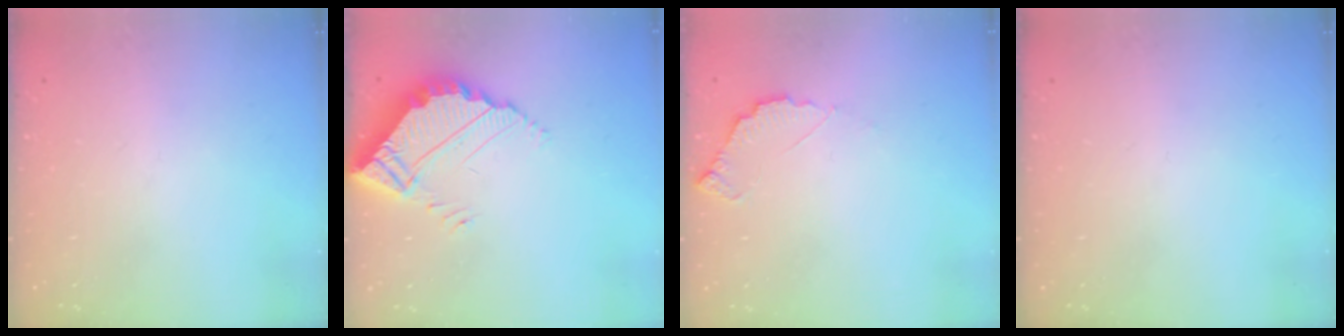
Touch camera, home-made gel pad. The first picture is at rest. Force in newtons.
{"total": 5.7, "press": 5.7, "slide": 0.5}
{"total": 3.4, "press": 3.4, "slide": 0.1}
{"total": 0.0}